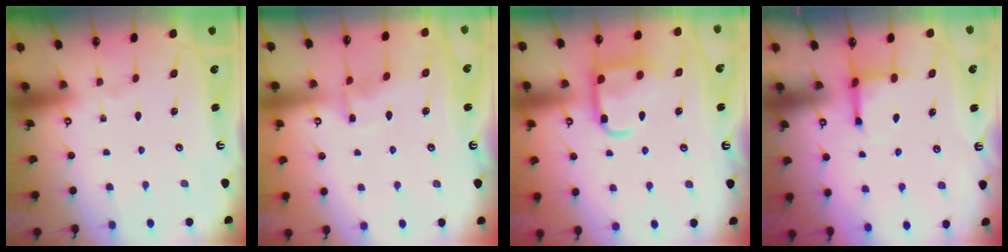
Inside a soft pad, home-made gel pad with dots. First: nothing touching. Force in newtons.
{"total": 6.3, "press": 6.3, "slide": 0.7}
{"total": 13.3, "press": 13.2, "slide": 1.3}
{"total": 4.0, "press": 3.8, "slide": 1.0}